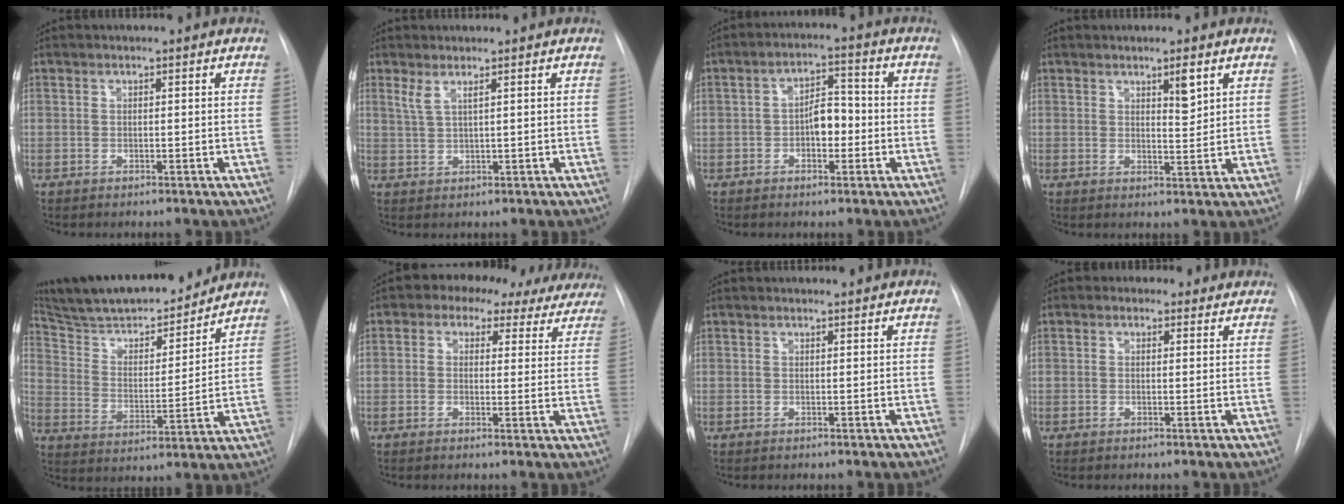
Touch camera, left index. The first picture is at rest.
{"total": 2.0, "force": [1.3, 0.0, 1.6], "torque": [-0.046, 0.002, 0.030]}
{"total": 5.0, "force": [-1.1, 2.6, 4.1], "torque": [-0.065, 0.015, -0.020]}
{"total": 2.9, "force": [1.7, 0.4, 2.3], "torque": [-0.038, -0.009, 0.028]}
{"total": 21.0, "force": [18.9, 3.6, 8.5], "torque": [-0.144, 0.006, 0.299]}
{"total": 13.5, "force": [10.1, 7.1, 5.2], "torque": [-0.062, 0.040, 0.105]}
{"total": 2.5, "force": [2.5, 0.4, 0.3], "torque": [-0.010, 0.016, 0.030]}
{"total": 2.9, "force": [2.1, 2.0, 0.3], "torque": [0.000, 0.010, 0.020]}